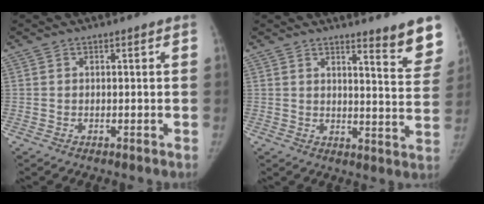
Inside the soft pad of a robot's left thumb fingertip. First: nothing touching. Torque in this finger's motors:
{"motor_torque": [0.05, 0.04, 0.07, 0.15, -0.02]}